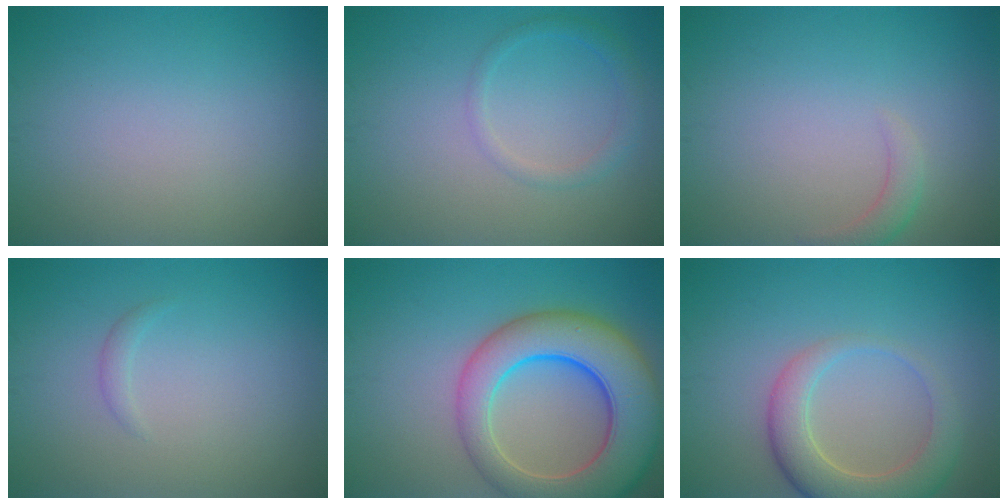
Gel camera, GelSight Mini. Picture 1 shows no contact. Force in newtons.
{"total": 1.7, "press": 1.7, "slide": 0.1}
{"total": 1.6, "press": 1.6, "slide": 0.3}
{"total": 0.7, "press": 0.7, "slide": 0.1}
{"total": 10.5, "press": 10.5, "slide": 0.5}
{"total": 5.1, "press": 5.1, "slide": 0.5}